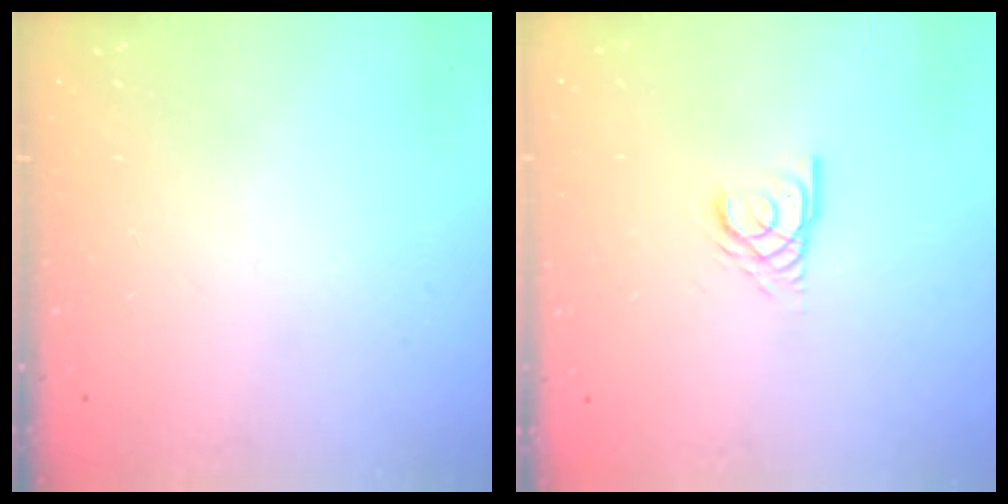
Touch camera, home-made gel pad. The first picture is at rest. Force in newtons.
{"total": 2.9, "press": 2.9, "slide": 0.1}